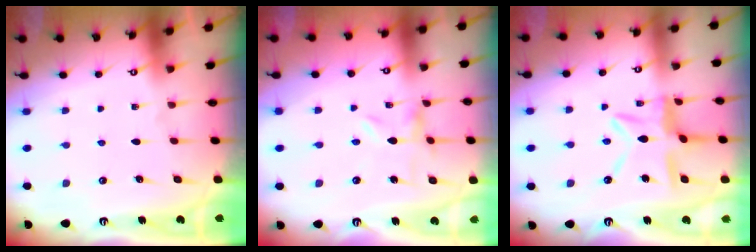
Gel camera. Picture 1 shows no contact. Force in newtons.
{"total": 0.0}
{"total": 10.7, "press": 10.7, "slide": 1.1}